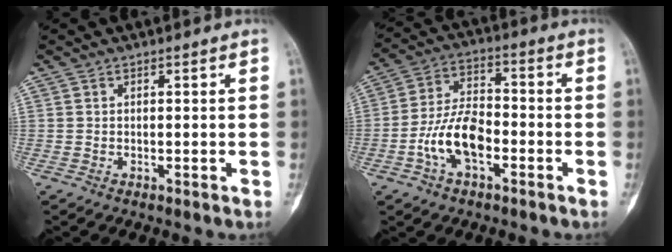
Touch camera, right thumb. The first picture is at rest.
{"total": 10.8, "force": [-3.7, 5.8, 8.3], "torque": [-0.151, 0.036, -0.073]}